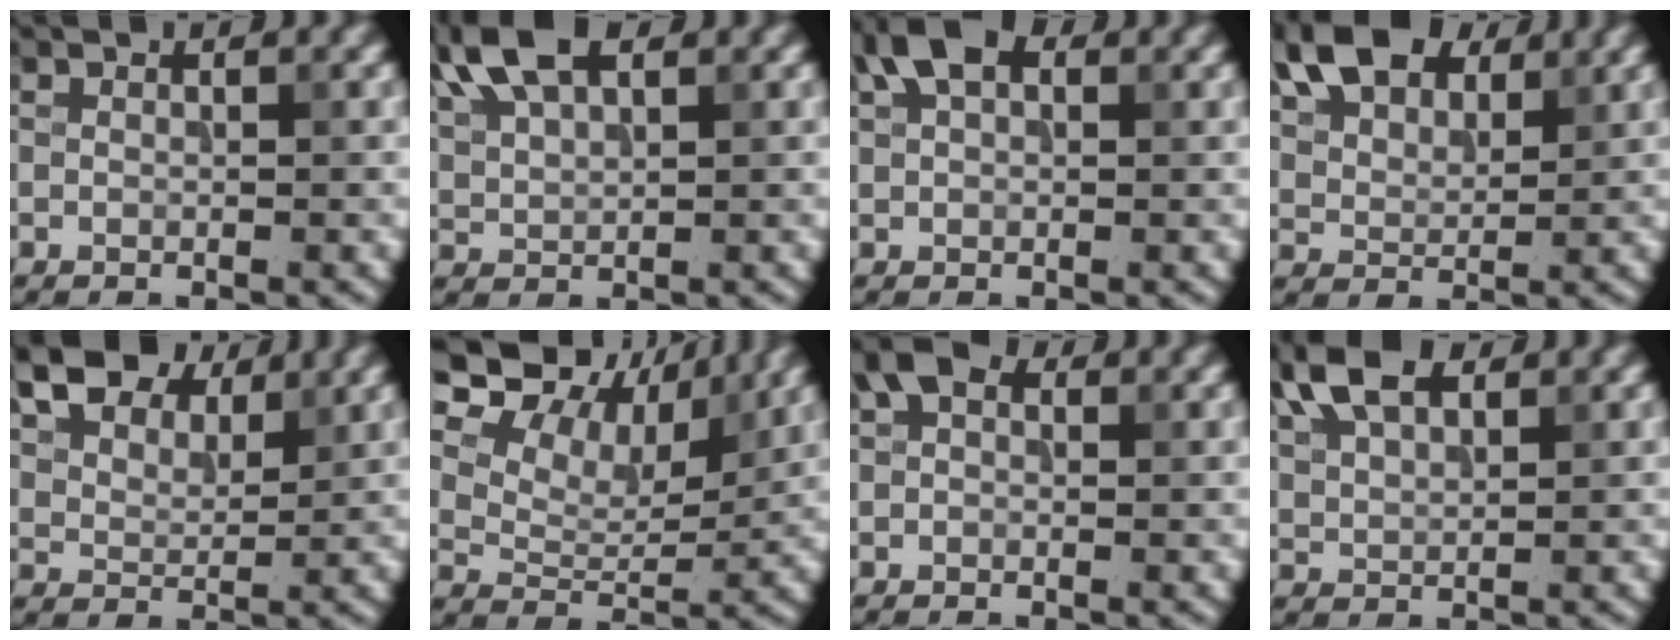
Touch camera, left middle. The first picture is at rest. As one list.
[{"total": 6.6, "force": [3.9, 2.9, 4.6], "torque": [-0.108, 0.021, 0.071]}, {"total": 3.9, "force": [1.9, 2.4, 2.5], "torque": [-0.046, 0.009, 0.027]}, {"total": 7.3, "force": [4.4, 4.0, 4.1], "torque": [-0.091, 0.013, 0.081]}, {"total": 7.0, "force": [5.1, 3.4, 3.4], "torque": [-0.071, 0.016, 0.087]}, {"total": 12.4, "force": [7.8, 7.4, 6.3], "torque": [-0.116, 0.025, 0.134]}, {"total": 2.2, "force": [0.8, 1.5, 1.4], "torque": [-0.016, 0.007, 0.002]}, {"total": 6.3, "force": [3.8, 2.9, 4.1], "torque": [-0.097, 0.018, 0.071]}]